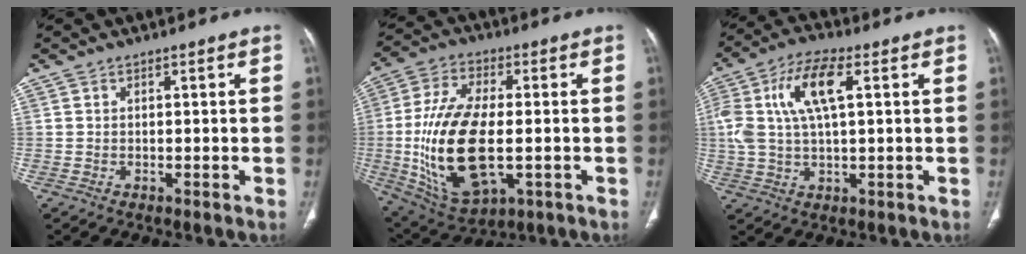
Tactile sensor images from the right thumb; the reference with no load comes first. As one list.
[{"total": 20.3, "force": [-2.4, 10.0, 17.5], "torque": [-0.346, -0.002, -0.027]}, {"total": 11.4, "force": [2.9, 4.6, 10.1], "torque": [-0.217, 0.018, 0.056]}]